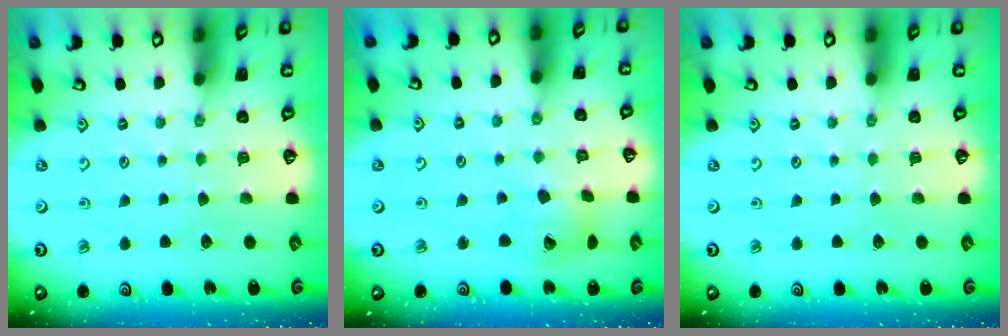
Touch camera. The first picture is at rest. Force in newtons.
{"total": 9.5, "press": 9.4, "slide": 1.3}
{"total": 0.0}